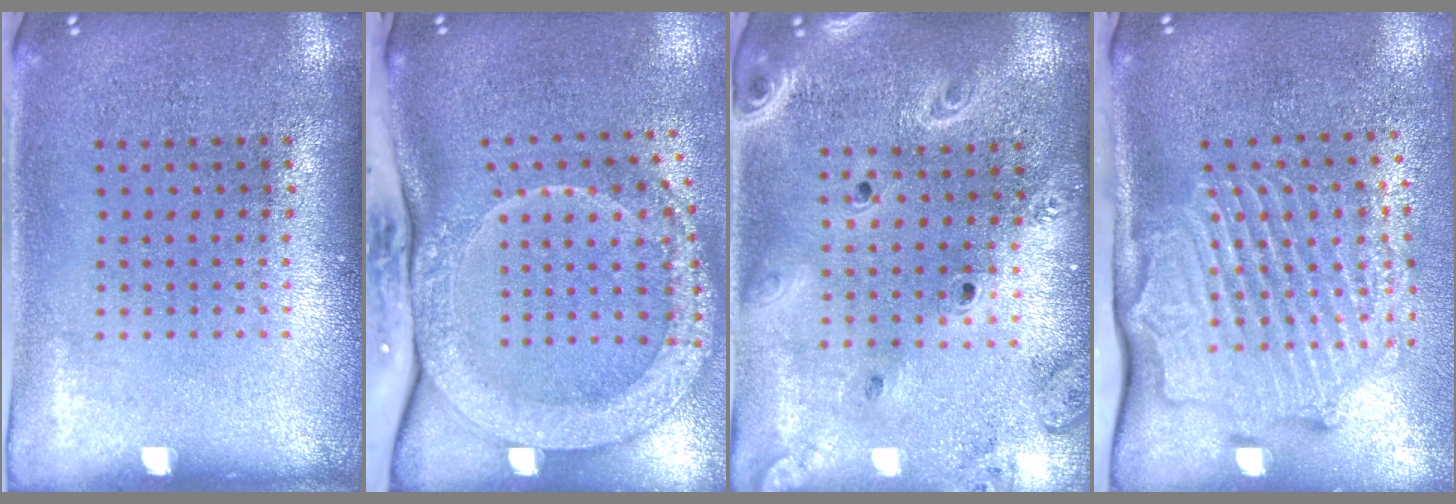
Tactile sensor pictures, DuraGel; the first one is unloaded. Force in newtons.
{"total": 3.1, "press": 2.2, "slide": 2.2}
{"total": 2.4, "press": 2.1, "slide": 1.2}
{"total": 3.0, "press": 2.3, "slide": 2.0}